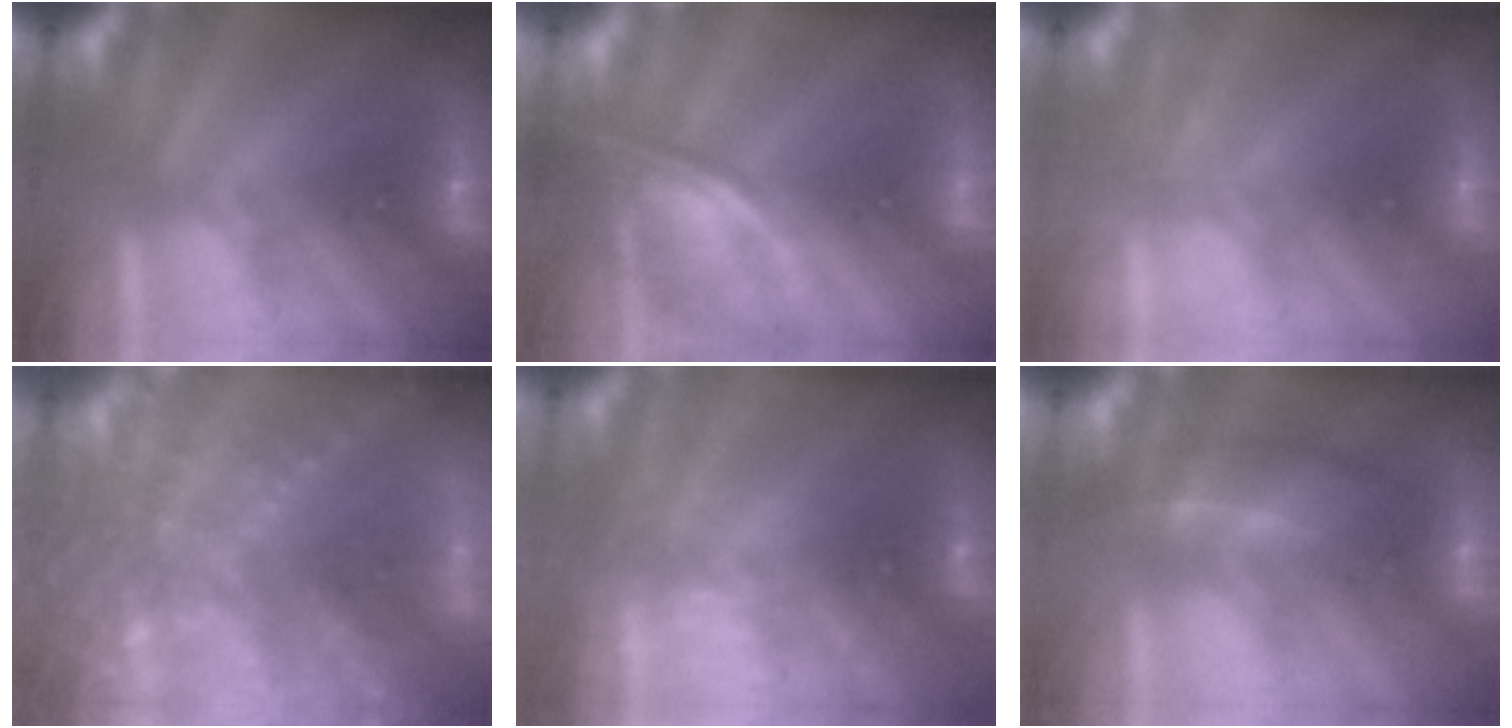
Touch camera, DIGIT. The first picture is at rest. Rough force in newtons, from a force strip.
{"total": 2.6}
{"total": 2.1}
{"total": 6.9}
{"total": 2.2}
{"total": 2.7}